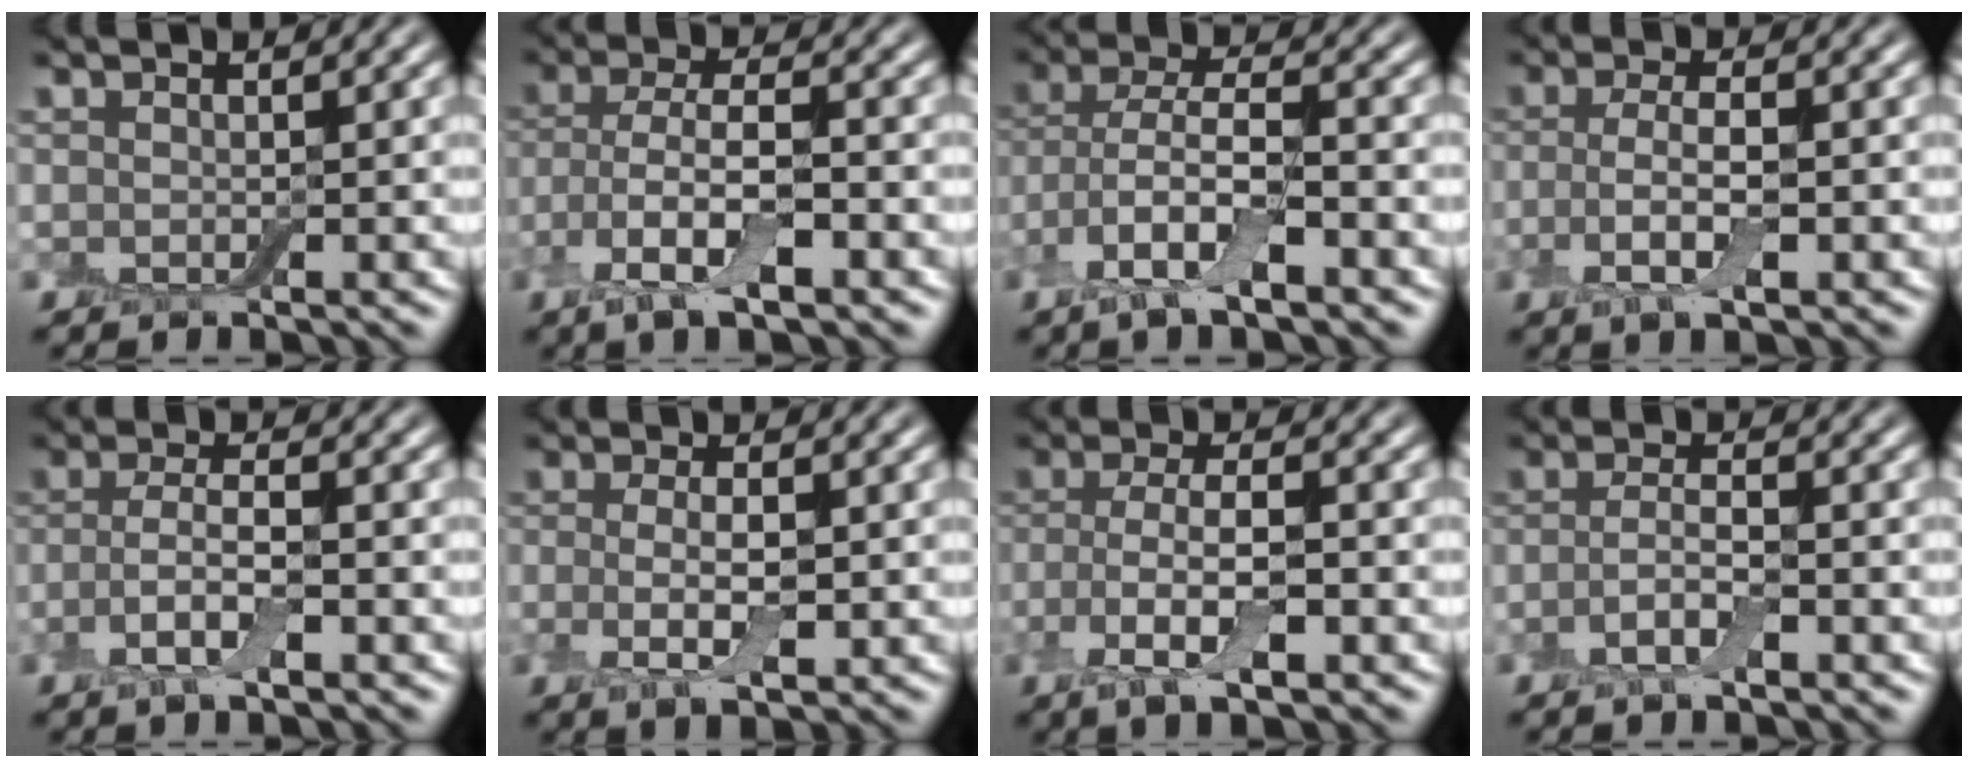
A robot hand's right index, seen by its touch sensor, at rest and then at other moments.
{"total": 6.1, "force": [-2.4, 2.3, 5.0], "torque": [-0.101, -0.003, -0.048]}
{"total": 6.6, "force": [-2.9, 2.6, 5.3], "torque": [-0.108, 0.000, -0.061]}
{"total": 4.0, "force": [-0.8, 1.4, 3.7], "torque": [-0.077, -0.004, -0.019]}
{"total": 3.7, "force": [-1.2, 1.2, 3.2], "torque": [-0.068, -0.001, -0.028]}
{"total": 3.9, "force": [-0.5, 1.4, 3.6], "torque": [-0.077, -0.009, -0.012]}
{"total": 5.5, "force": [-1.9, 2.0, 4.8], "torque": [-0.095, -0.003, -0.036]}
{"total": 2.7, "force": [-1.1, 0.8, 2.4], "torque": [-0.051, 0.004, -0.030]}